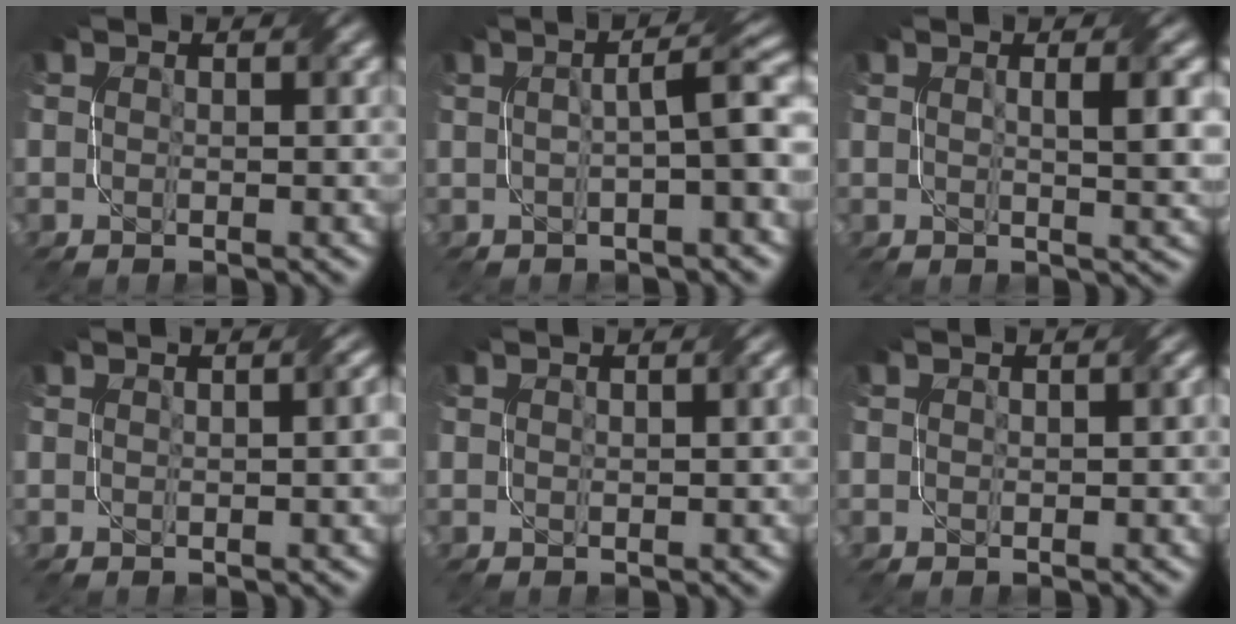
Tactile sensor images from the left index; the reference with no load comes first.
{"total": 4.5, "force": [0.1, 0.7, 4.4], "torque": [-0.065, 0.016, -0.003]}
{"total": 4.0, "force": [0.8, 1.0, 3.8], "torque": [-0.047, 0.004, 0.009]}
{"total": 2.5, "force": [0.3, 0.8, 2.4], "torque": [-0.019, 0.008, 0.002]}
{"total": 0.9, "force": [0.3, 0.2, 0.9], "torque": [-0.012, 0.004, 0.004]}
{"total": 0.8, "force": [0.1, 0.4, 0.7], "torque": [-0.013, 0.003, 0.002]}